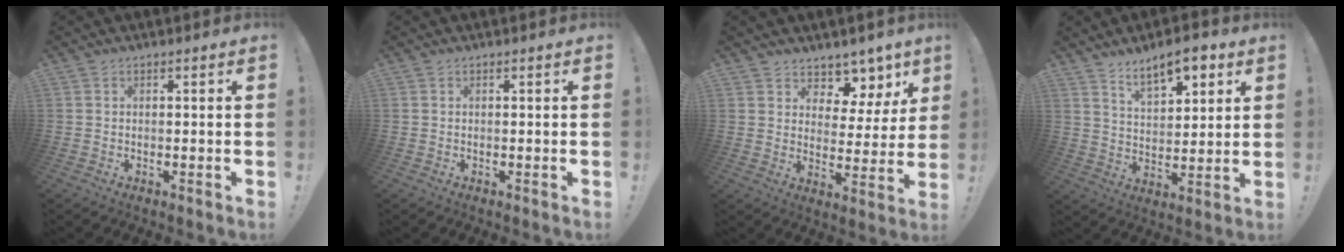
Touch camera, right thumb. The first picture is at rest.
{"total": 0.0}
{"total": 8.0, "force": [6.3, 4.8, 1.1], "torque": [-0.007, -0.064, 0.118]}
{"total": 10.8, "force": [7.2, 4.9, 6.4], "torque": [-0.096, -0.035, 0.130]}